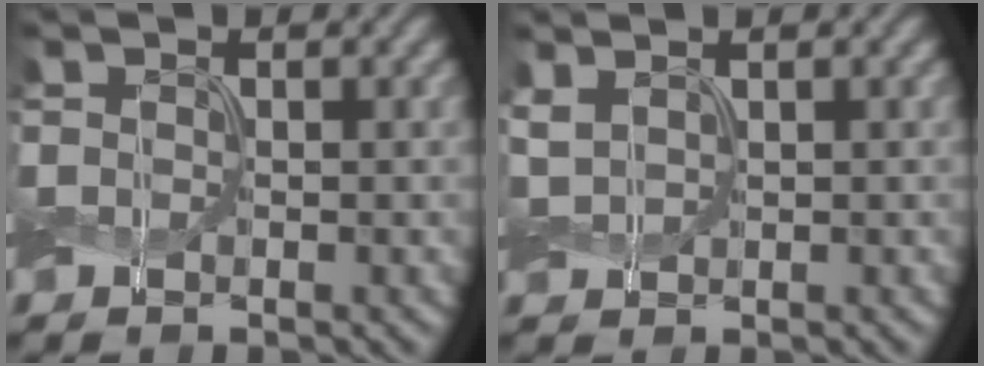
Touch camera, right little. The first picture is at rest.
{"total": 1.7, "force": [0.8, 0.9, 1.2], "torque": [-0.033, 0.008, 0.018]}